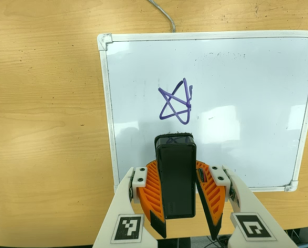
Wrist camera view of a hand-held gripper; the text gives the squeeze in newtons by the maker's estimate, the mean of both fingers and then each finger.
{"total": 9.8, "left": 9.7, "right": 9.8}